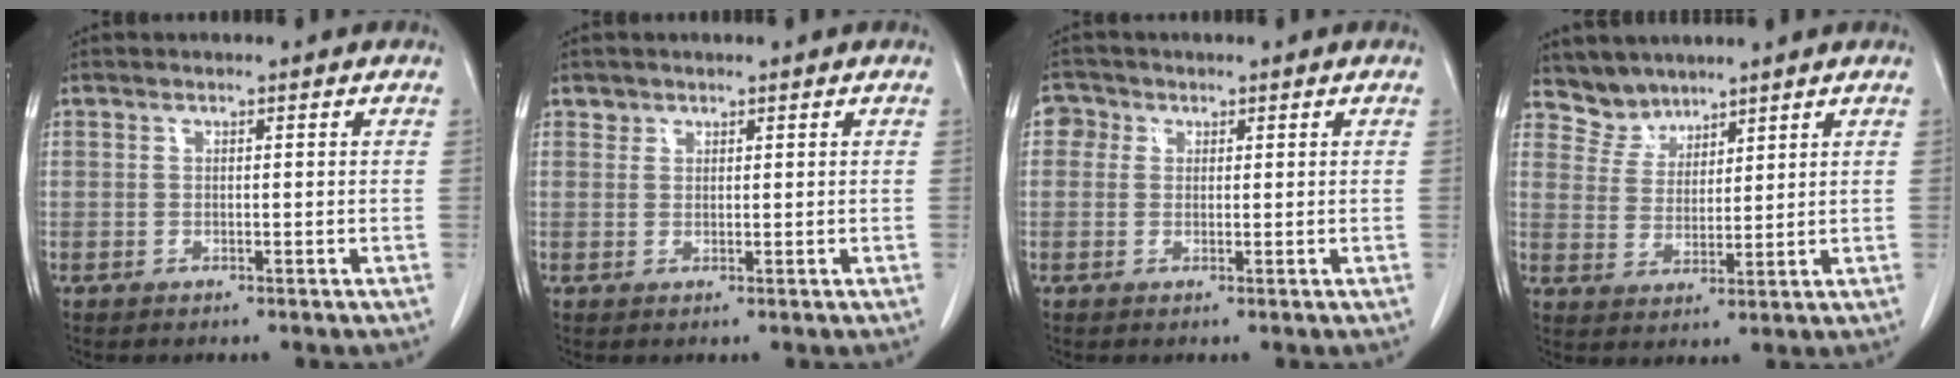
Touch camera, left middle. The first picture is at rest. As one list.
[{"total": 1.0, "force": [0.7, 0.7, -0.1], "torque": [0.010, 0.001, 0.008]}, {"total": 2.4, "force": [0.8, 2.2, 0.5], "torque": [-0.001, 0.006, 0.007]}, {"total": 4.4, "force": [4.0, 1.8, -0.5], "torque": [0.011, 0.003, 0.085]}]